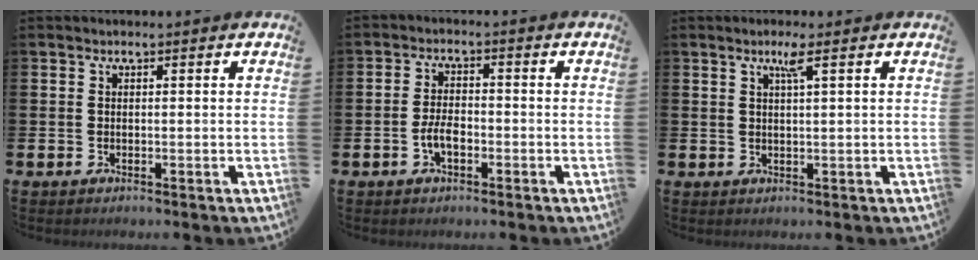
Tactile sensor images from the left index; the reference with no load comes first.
{"total": 3.2, "force": [-1.1, 1.5, 2.6], "torque": [-0.048, 0.005, -0.021]}
{"total": 2.3, "force": [1.3, 0.0, 1.8], "torque": [-0.033, -0.002, 0.020]}